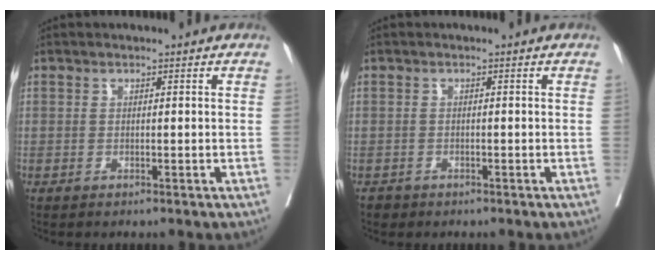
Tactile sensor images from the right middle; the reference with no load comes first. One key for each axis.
{"total": 1.1, "fx": -0.8, "fy": 0.7, "fz": 0.0, "tx": -0.006, "ty": 0.001, "tz": -0.013}